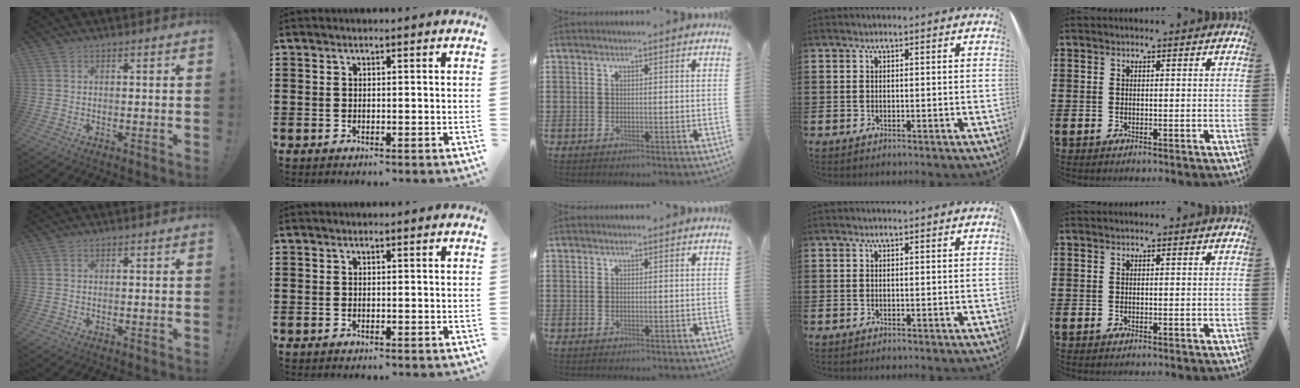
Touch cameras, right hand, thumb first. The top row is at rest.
{}